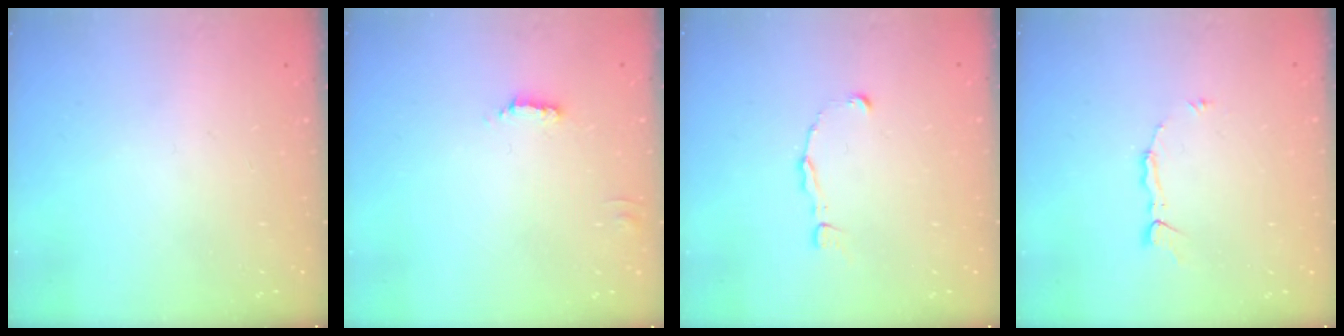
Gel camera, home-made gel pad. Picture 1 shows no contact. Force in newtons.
{"total": 1.8, "press": 1.8, "slide": 0.4}
{"total": 1.2, "press": 1.2, "slide": 0.1}
{"total": 3.1, "press": 3.1, "slide": 0.0}